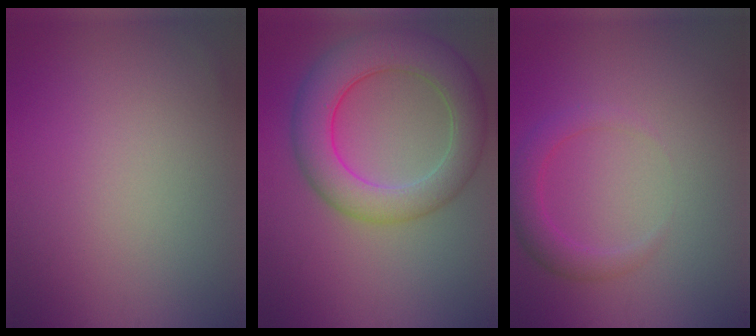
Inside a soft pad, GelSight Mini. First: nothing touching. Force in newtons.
{"total": 7.6, "press": 7.6, "slide": 0.3}
{"total": 2.5, "press": 2.5, "slide": 0.2}